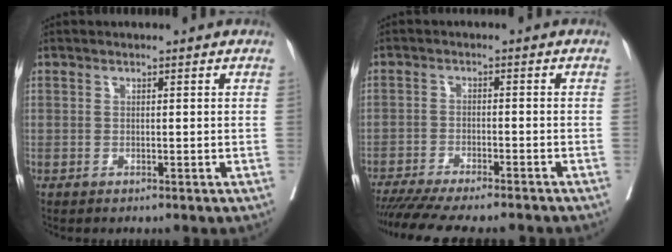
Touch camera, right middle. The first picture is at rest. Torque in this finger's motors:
{"motor_torque": [1.10, -1.04, 0.22, 0.13]}